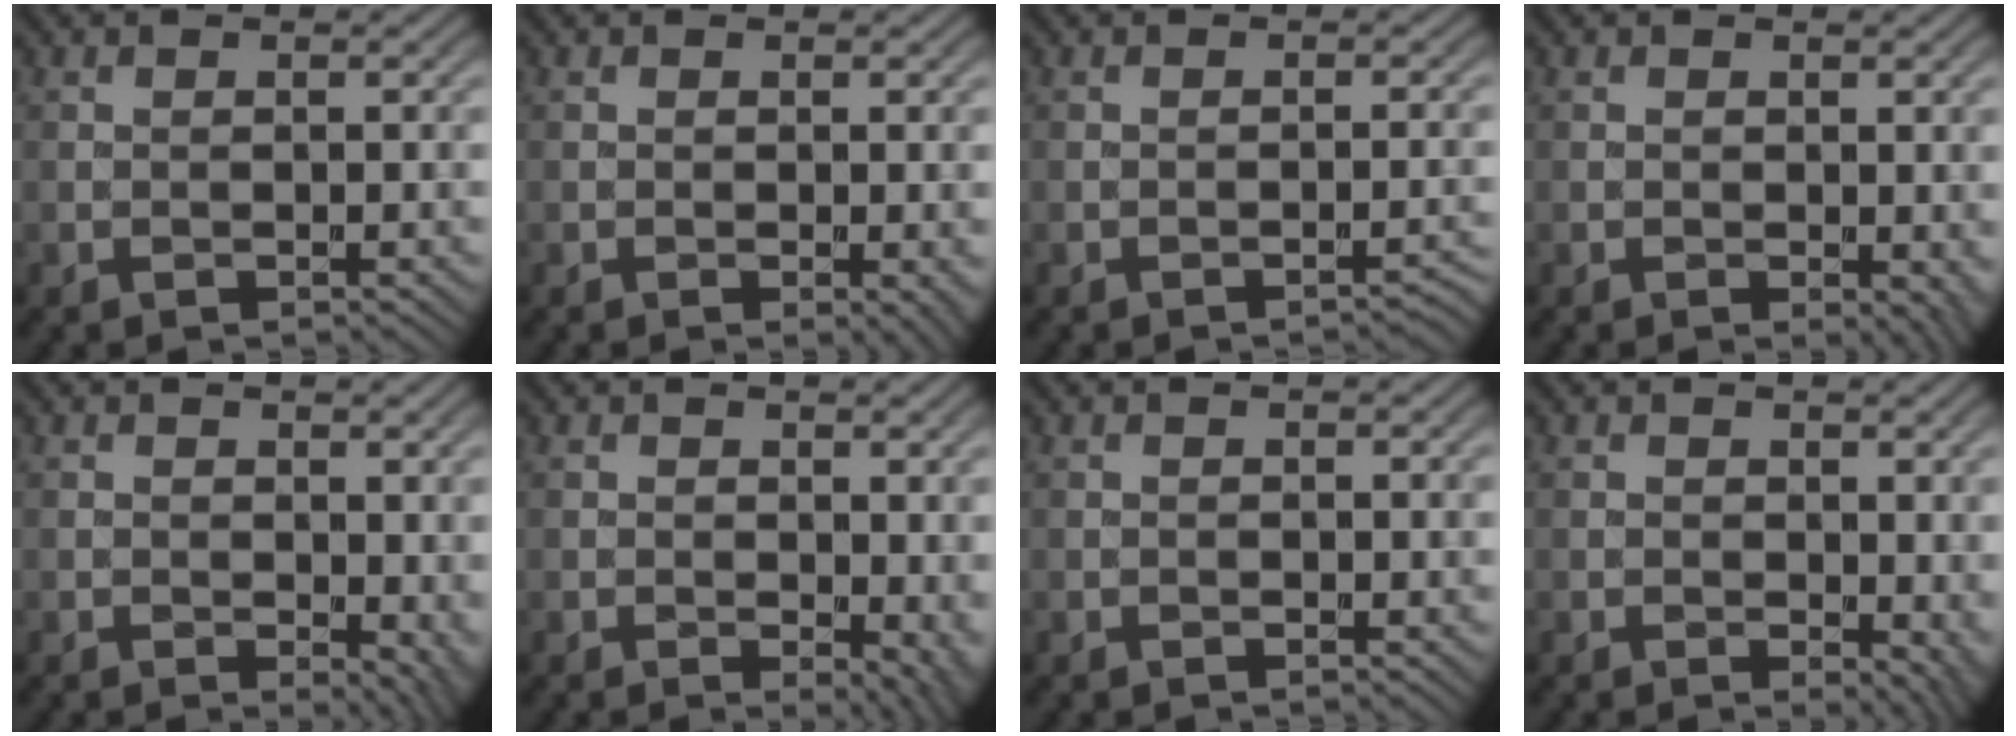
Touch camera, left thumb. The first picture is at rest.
{"total": 0.8, "force": [-0.2, 0.1, 0.8], "torque": [-0.009, -0.004, -0.003]}
{"total": 1.4, "force": [-1.3, 0.1, 0.6], "torque": [-0.004, 0.009, -0.020]}
{"total": 1.5, "force": [-0.3, 0.8, 1.2], "torque": [-0.012, -0.005, -0.001]}
{"total": 3.4, "force": [-0.1, 2.1, 2.6], "torque": [-0.023, -0.007, 0.001]}
{"total": 3.5, "force": [-0.3, 2.0, 2.9], "torque": [-0.028, -0.005, -0.001]}
{"total": 0.0}
{"total": 3.0, "force": [-0.1, 1.9, 2.3], "torque": [-0.021, -0.006, 0.001]}